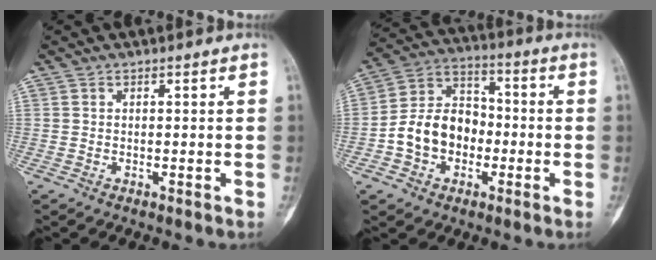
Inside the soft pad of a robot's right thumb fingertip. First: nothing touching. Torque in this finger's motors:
{"motor_torque": [-0.28, 0.78, 0.88, -0.18, 0.04]}